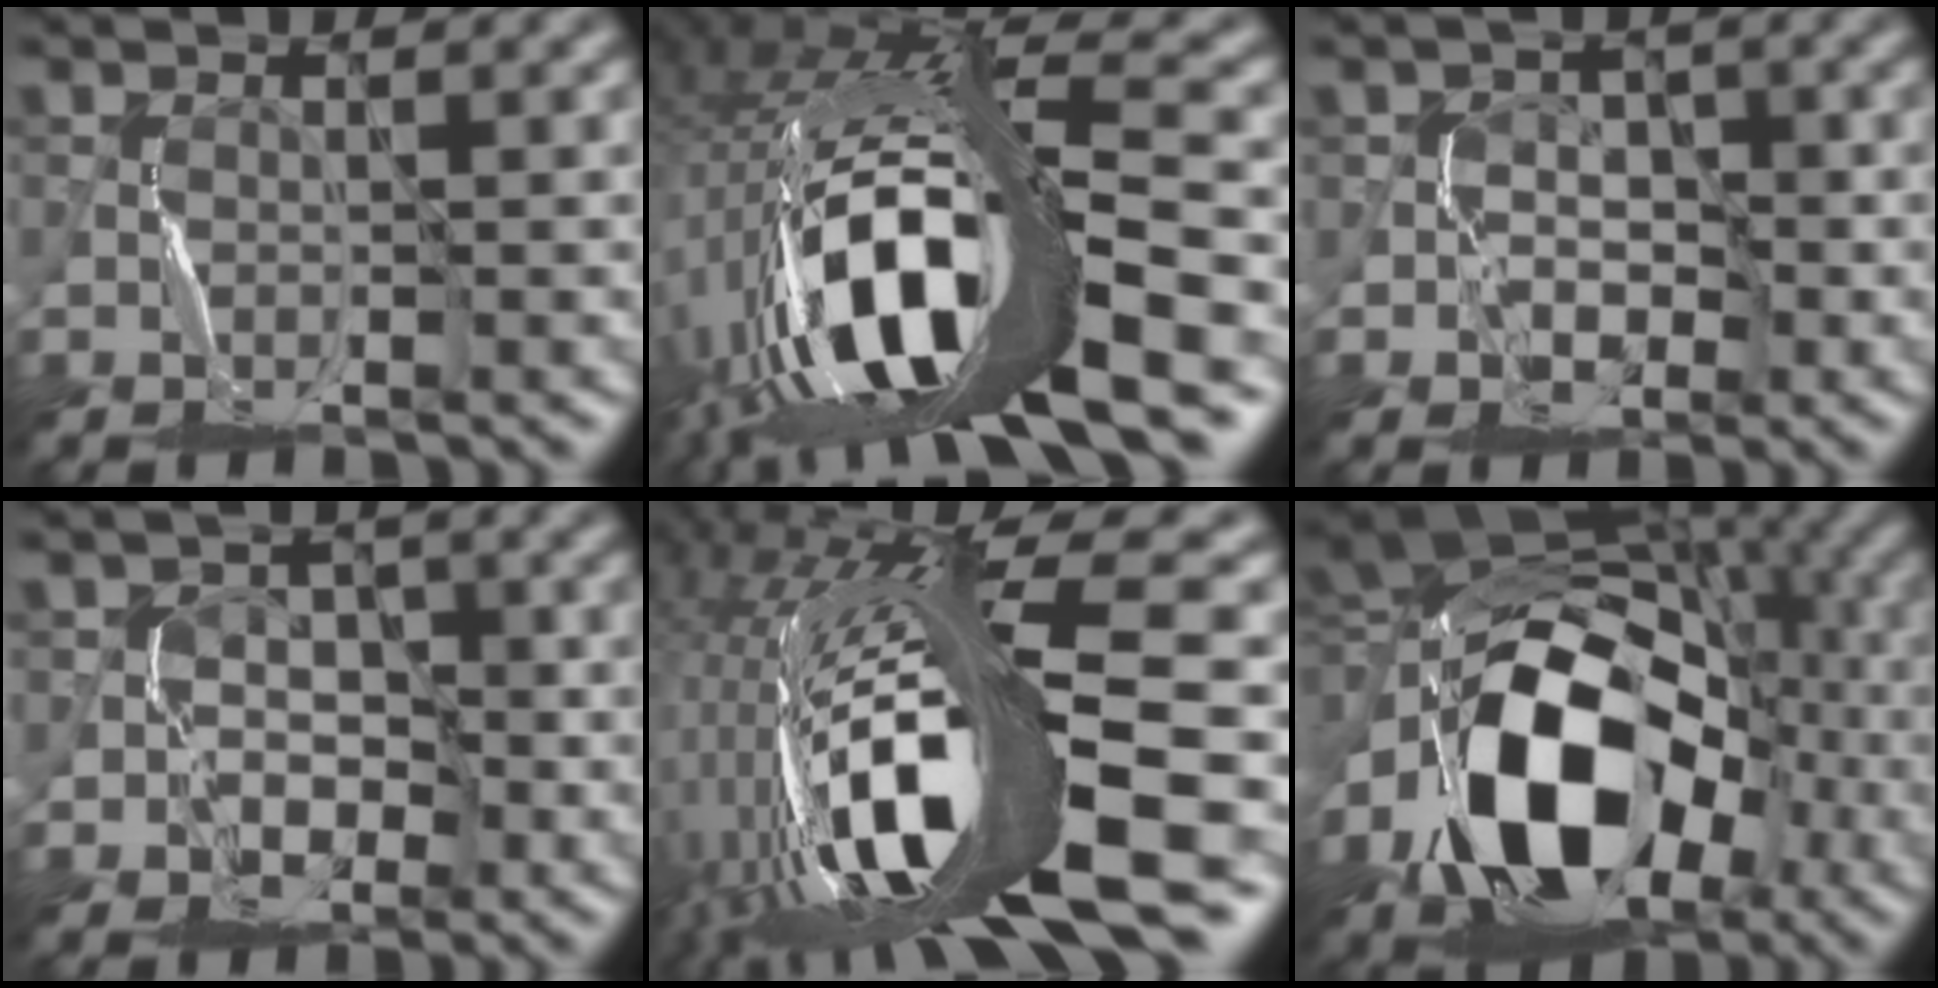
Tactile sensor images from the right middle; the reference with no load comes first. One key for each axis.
{"total": 15.5, "fx": -4.8, "fy": 4.8, "fz": 14.0, "tx": -0.268, "ty": 0.018, "tz": -0.075}
{"total": 3.3, "fx": -1.0, "fy": 3.0, "fz": 1.0, "tx": 0.008, "ty": 0.007, "tz": -0.023}
{"total": 4.3, "fx": -1.4, "fy": 3.9, "fz": 1.1, "tx": 0.012, "ty": 0.010, "tz": -0.035}
{"total": 18.2, "fx": -4.9, "fy": 5.4, "fz": 16.7, "tx": -0.320, "ty": 0.003, "tz": -0.082}
{"total": 16.2, "fx": -4.9, "fy": 10.3, "fz": 11.5, "tx": -0.187, "ty": -0.003, "tz": -0.097}